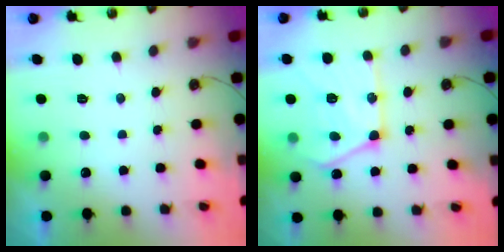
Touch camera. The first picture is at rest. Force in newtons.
{"total": 18.3, "press": 18.2, "slide": 1.8}